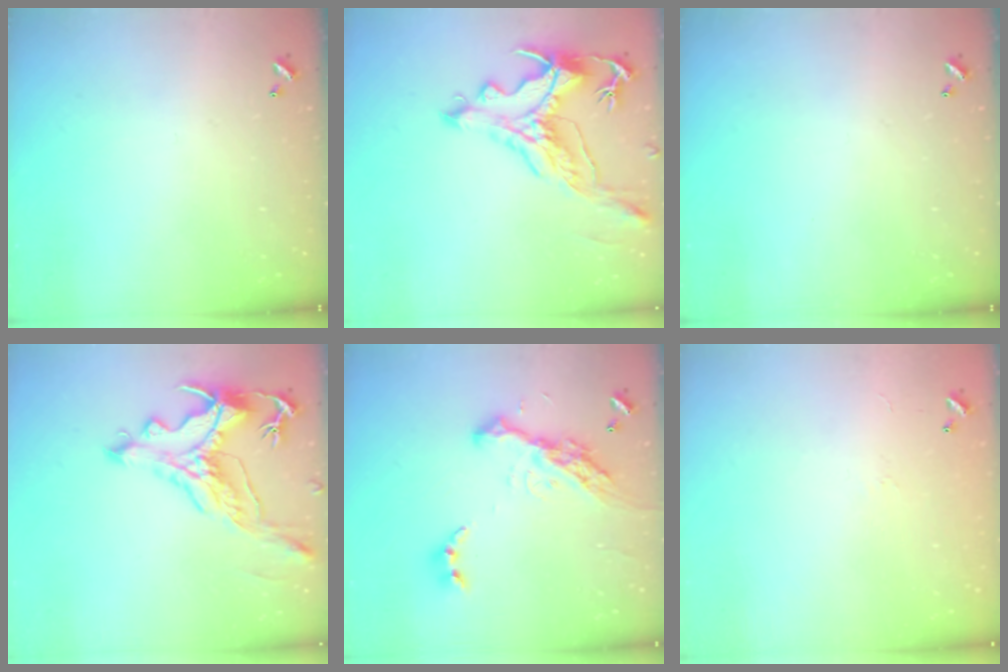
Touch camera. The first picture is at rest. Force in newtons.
{"total": 2.5, "press": 2.2, "slide": 1.2}
{"total": 0.0}
{"total": 2.5, "press": 2.2, "slide": 1.2}
{"total": 16.9, "press": 16.8, "slide": 1.9}
{"total": 7.3, "press": 7.2, "slide": 0.8}